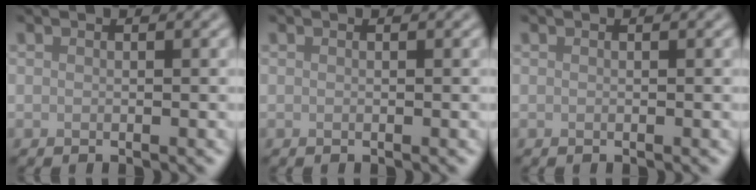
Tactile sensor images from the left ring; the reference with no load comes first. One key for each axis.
{"total": 0.0}
{"total": 0.0}